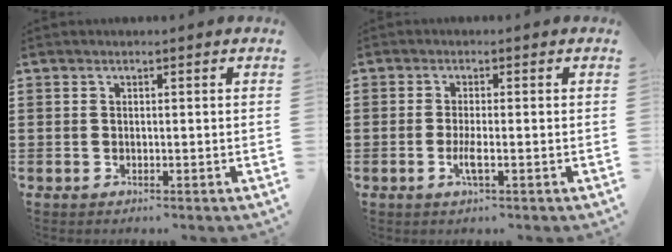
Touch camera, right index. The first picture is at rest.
{"total": 2.7, "force": [-0.9, 0.2, 2.5], "torque": [-0.056, -0.008, -0.021]}